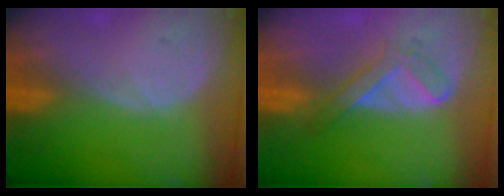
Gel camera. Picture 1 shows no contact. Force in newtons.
{"total": 4.5, "press": 4.4, "slide": 1.0}